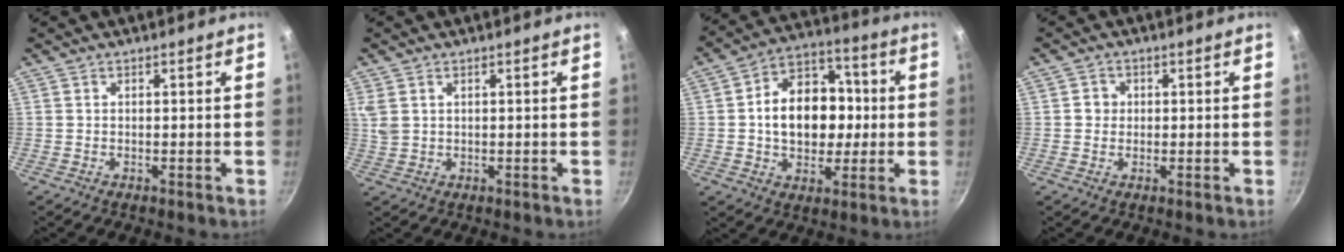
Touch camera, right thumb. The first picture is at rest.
{"total": 3.2, "force": [1.1, 2.2, 2.0], "torque": [-0.053, 0.003, 0.030]}
{"total": 16.0, "force": [0.4, 11.4, 11.2], "torque": [-0.133, 0.030, 0.004]}
{"total": 2.3, "force": [0.2, 2.2, 0.7], "torque": [0.002, 0.005, 0.000]}